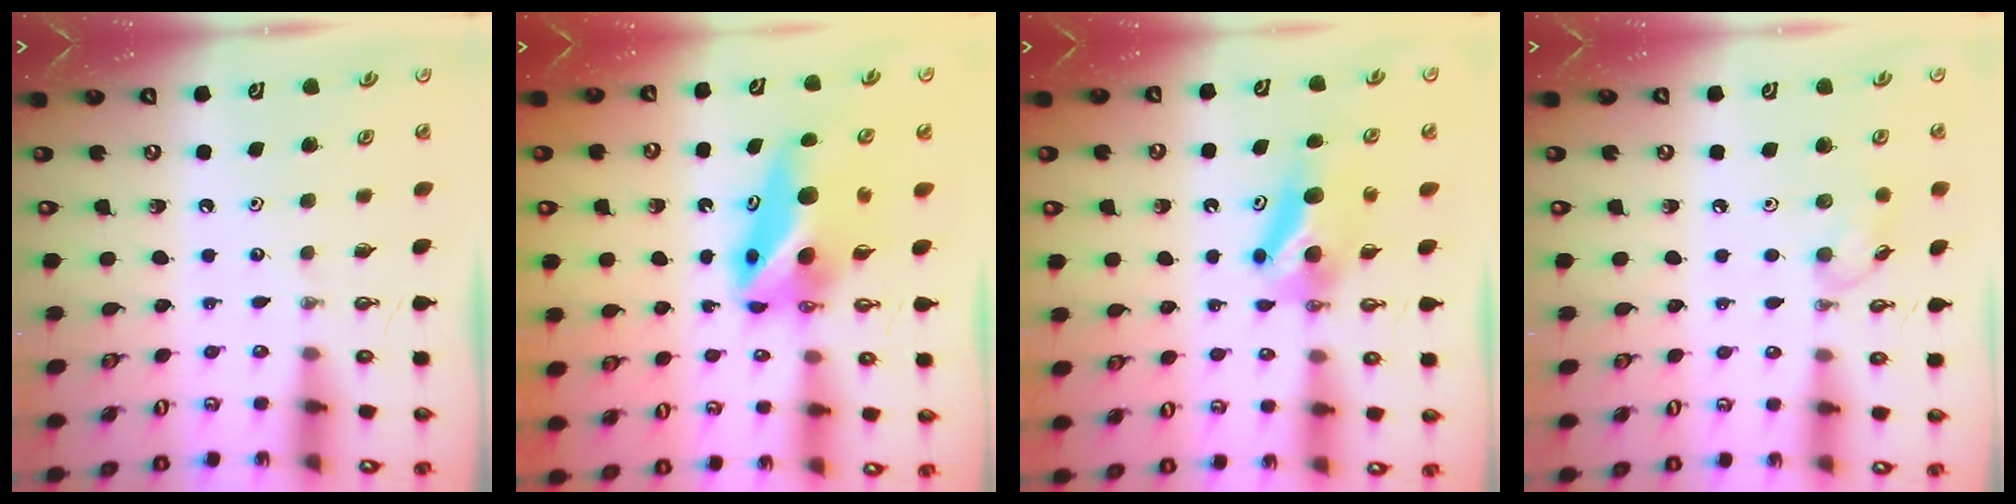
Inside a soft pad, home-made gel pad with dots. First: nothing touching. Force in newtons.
{"total": 8.7, "press": 8.5, "slide": 1.8}
{"total": 8.0, "press": 6.8, "slide": 4.1}
{"total": 6.6, "press": 6.6, "slide": 0.8}